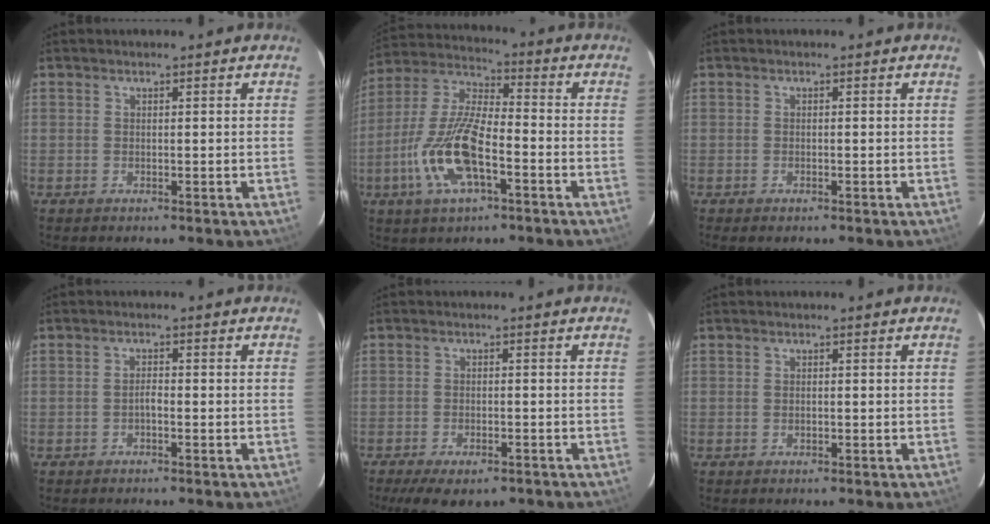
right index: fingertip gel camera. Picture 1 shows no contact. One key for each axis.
{"total": 15.1, "fx": -5.8, "fy": 5.3, "fz": 12.9, "tx": -0.274, "ty": -0.006, "tz": -0.115}
{"total": 1.1, "fx": -0.9, "fy": 0.3, "fz": 0.6, "tx": -0.013, "ty": -0.003, "tz": -0.016}
{"total": 1.2, "fx": -0.7, "fy": 0.4, "fz": 0.9, "tx": -0.016, "ty": 0.005, "tz": -0.016}
{"total": 8.7, "fx": -6.2, "fy": 3.6, "fz": 5.0, "tx": -0.116, "ty": -0.023, "tz": -0.093}
{"total": 0.7, "fx": -0.2, "fy": 0.5, "fz": 0.5, "tx": -0.009, "ty": 0.002, "tz": -0.003}